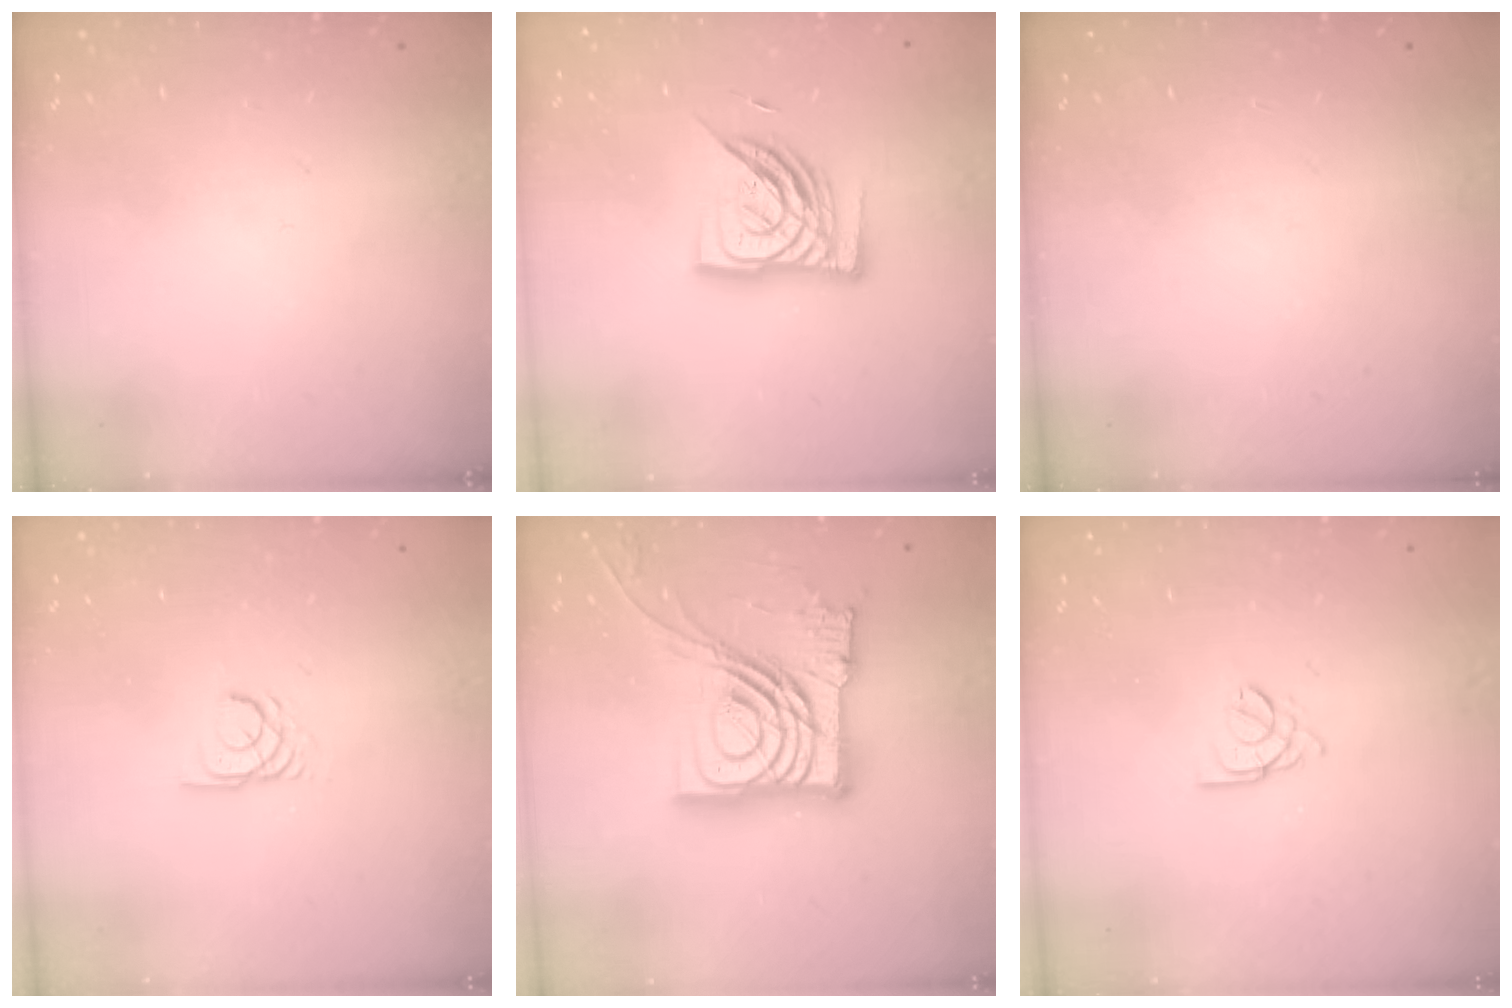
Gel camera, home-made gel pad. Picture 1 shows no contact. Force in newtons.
{"total": 13.8, "press": 13.7, "slide": 1.3}
{"total": 0.0}
{"total": 2.7, "press": 2.7, "slide": 0.1}
{"total": 23.8, "press": 23.6, "slide": 2.4}
{"total": 2.6, "press": 2.6, "slide": 0.6}